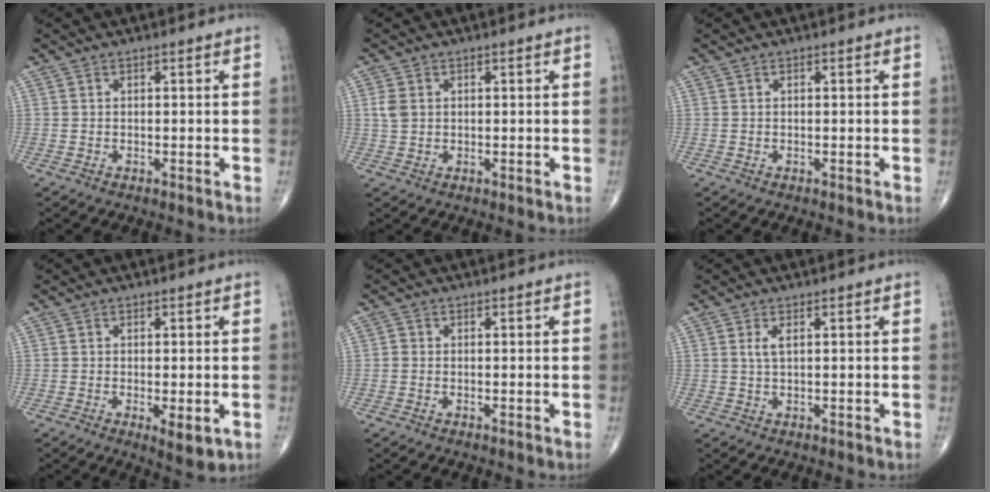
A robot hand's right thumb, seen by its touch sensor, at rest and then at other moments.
{"total": 2.7, "force": [0.5, 2.0, 1.7], "torque": [-0.036, 0.002, 0.013]}
{"total": 0.0}
{"total": 4.4, "force": [-1.2, 1.5, 3.9], "torque": [-0.059, -0.012, -0.016]}
{"total": 0.7, "force": [-0.2, 0.6, 0.3], "torque": [-0.001, 0.002, -0.008]}
{"total": 1.8, "force": [0.6, 0.6, 1.6], "torque": [-0.037, 0.001, 0.015]}